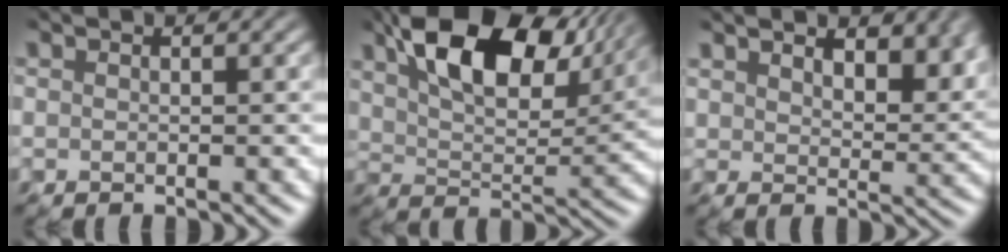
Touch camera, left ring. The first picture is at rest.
{"total": 11.6, "force": [6.3, 6.0, 7.6], "torque": [-0.122, 0.012, 0.115]}
{"total": 4.8, "force": [3.4, 2.2, 2.6], "torque": [-0.040, -0.004, 0.050]}